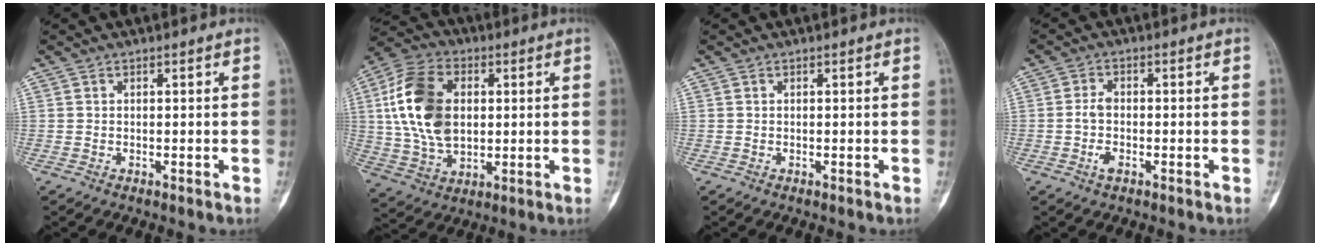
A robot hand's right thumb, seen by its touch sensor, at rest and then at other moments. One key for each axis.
{"total": 16.6, "fx": 2.6, "fy": 10.9, "fz": 12.3, "tx": -0.227, "ty": 0.006, "tz": 0.048}
{"total": 0.0}
{"total": 3.5, "fx": -1.1, "fy": 2.0, "fz": 2.6, "tx": -0.050, "ty": 0.012, "tz": -0.025}